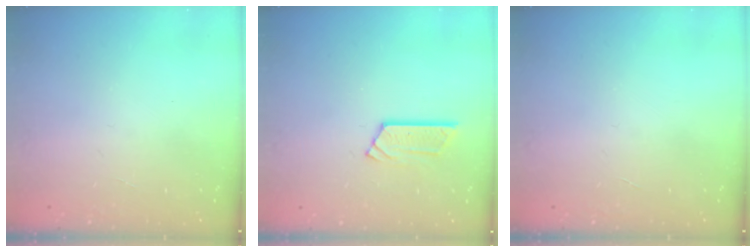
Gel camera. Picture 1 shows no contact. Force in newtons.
{"total": 5.7, "press": 5.7, "slide": 0.4}
{"total": 0.0}